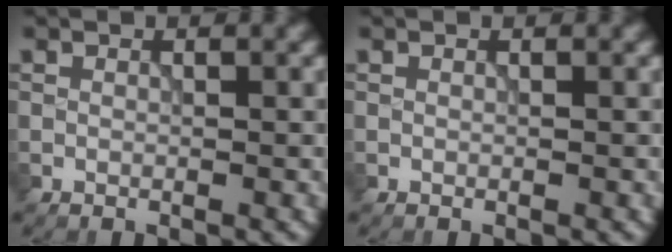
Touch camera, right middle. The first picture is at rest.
{"total": 0.0}